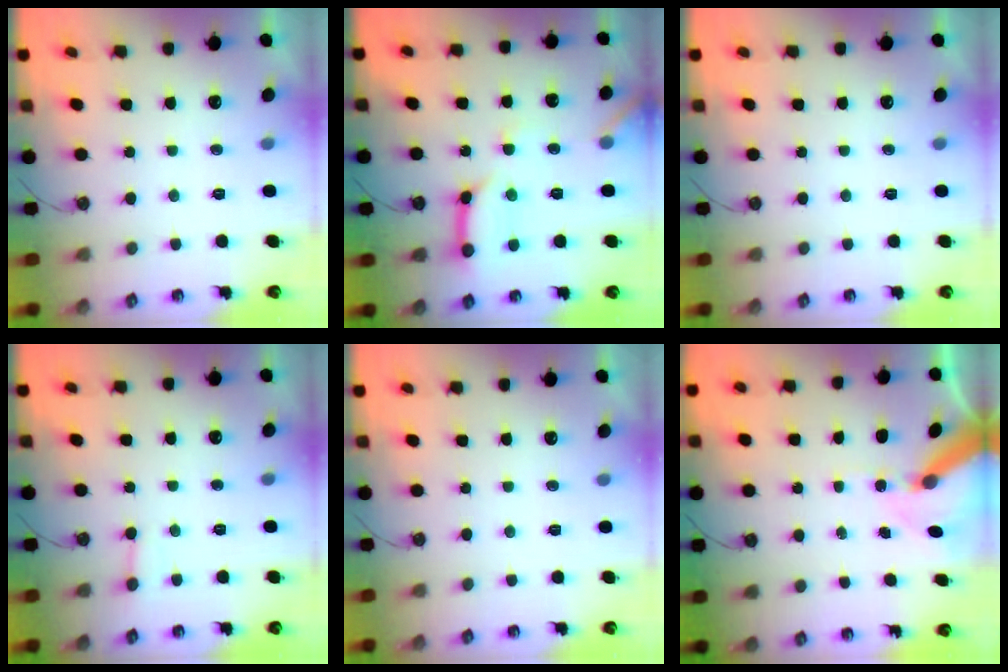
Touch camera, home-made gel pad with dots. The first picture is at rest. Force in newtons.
{"total": 13.4, "press": 13.4, "slide": 1.3}
{"total": 0.0}
{"total": 2.0, "press": 2.0, "slide": 0.1}
{"total": 0.0}
{"total": 11.0, "press": 10.9, "slide": 1.6}